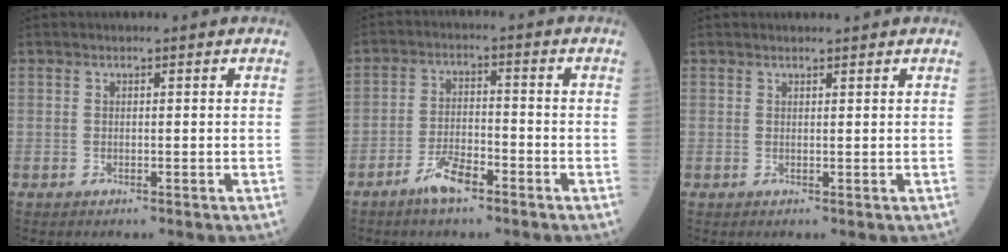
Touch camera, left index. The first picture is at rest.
{"total": 5.3, "force": [-3.8, 1.4, 3.5], "torque": [-0.076, 0.000, -0.071]}
{"total": 1.8, "force": [1.7, 0.1, 0.5], "torque": [-0.006, 0.012, 0.027]}